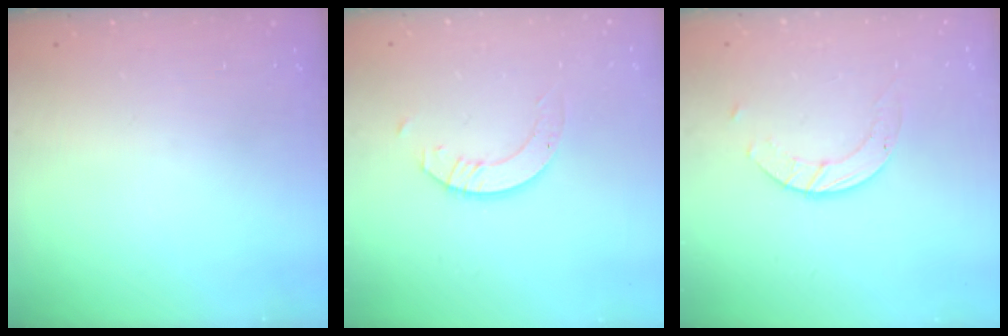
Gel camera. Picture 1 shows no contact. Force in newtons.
{"total": 3.5, "press": 3.5, "slide": 0.1}
{"total": 4.5, "press": 4.5, "slide": 0.3}